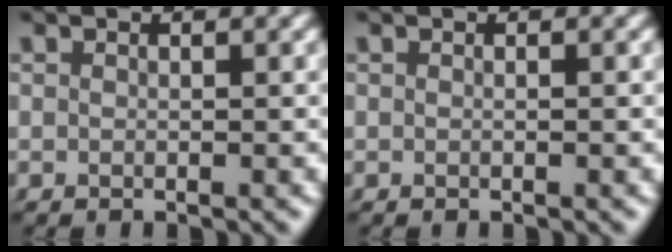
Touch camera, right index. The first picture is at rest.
{"total": 0.0}